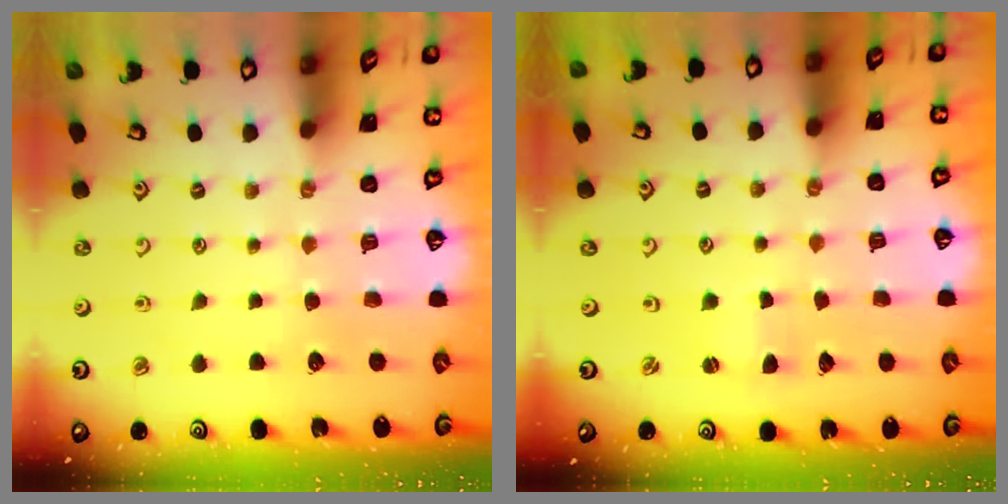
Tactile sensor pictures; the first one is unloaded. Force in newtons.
{"total": 1.2, "press": 1.2, "slide": 0.2}